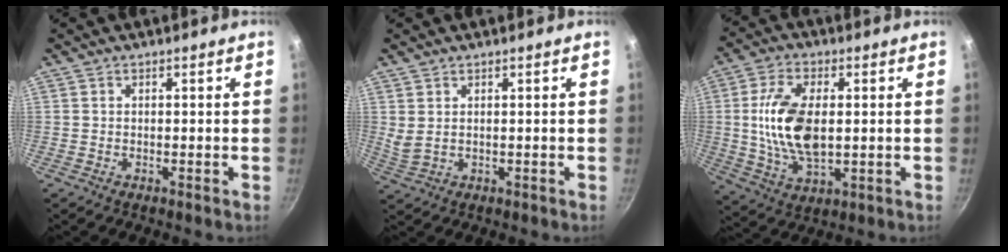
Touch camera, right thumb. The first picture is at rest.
{"total": 2.6, "force": [1.0, 1.3, 2.1], "torque": [-0.052, 0.000, 0.029]}
{"total": 14.5, "force": [0.9, 7.6, 12.3], "torque": [-0.237, -0.006, 0.024]}